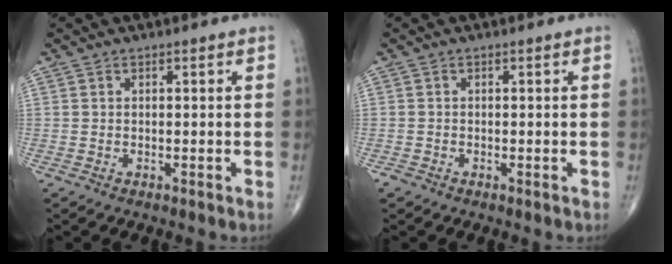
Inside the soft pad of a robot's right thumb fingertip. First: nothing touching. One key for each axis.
{"total": 1.5, "fx": -1.2, "fy": 0.8, "fz": 0.2, "tx": -0.004, "ty": 0.000, "tz": -0.028}